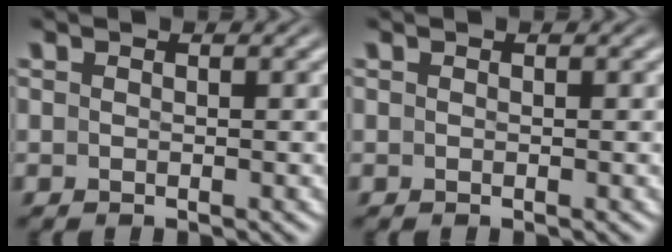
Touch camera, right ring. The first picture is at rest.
{"total": 0.0}